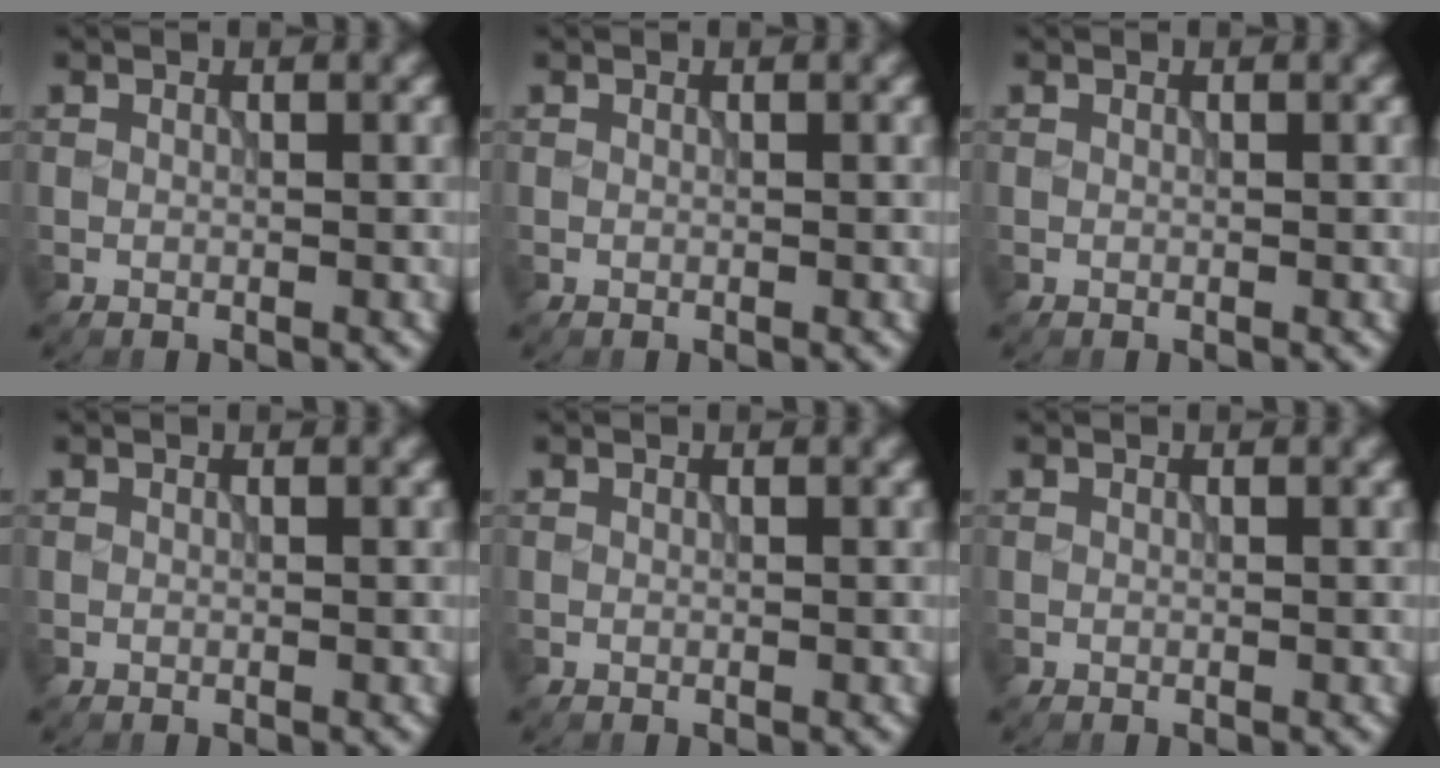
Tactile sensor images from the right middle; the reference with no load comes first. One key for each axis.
{"total": 0.0}
{"total": 0.0}
{"total": 0.0}
{"total": 0.0}
{"total": 0.0}